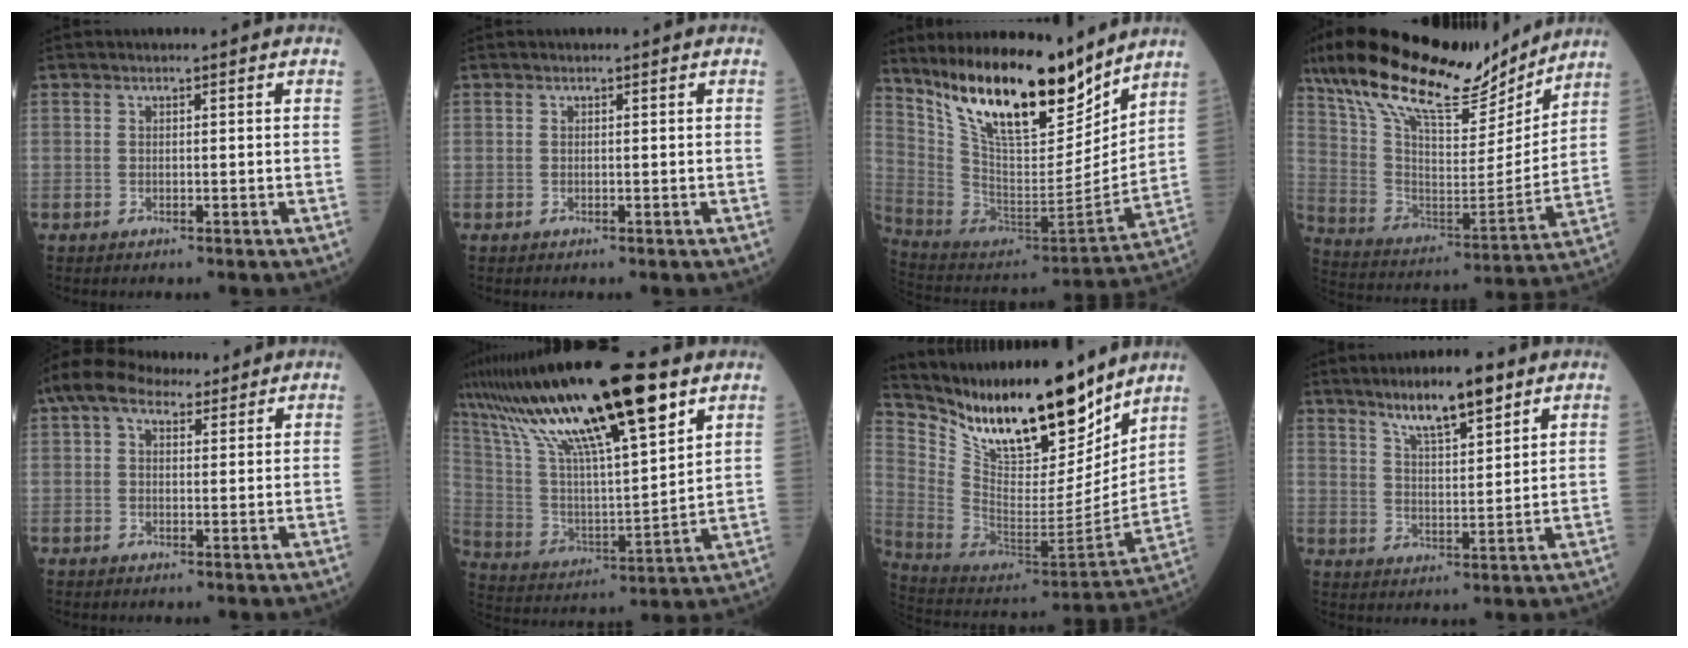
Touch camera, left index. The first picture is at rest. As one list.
[{"total": 0.0}, {"total": 20.6, "force": [15.9, 5.0, 12.1], "torque": [-0.203, -0.025, 0.288]}, {"total": 23.6, "force": [18.7, 6.7, 12.7], "torque": [-0.234, 0.011, 0.315]}, {"total": 6.9, "force": [4.7, 3.6, 3.6], "torque": [-0.077, 0.044, 0.085]}, {"total": 25.0, "force": [16.0, 3.6, 18.8], "torque": [-0.360, 0.031, 0.289]}, {"total": 23.5, "force": [18.9, 5.4, 12.9], "torque": [-0.229, -0.027, 0.329]}, {"total": 8.5, "force": [6.0, 1.5, 5.8], "torque": [-0.105, 0.005, 0.106]}]